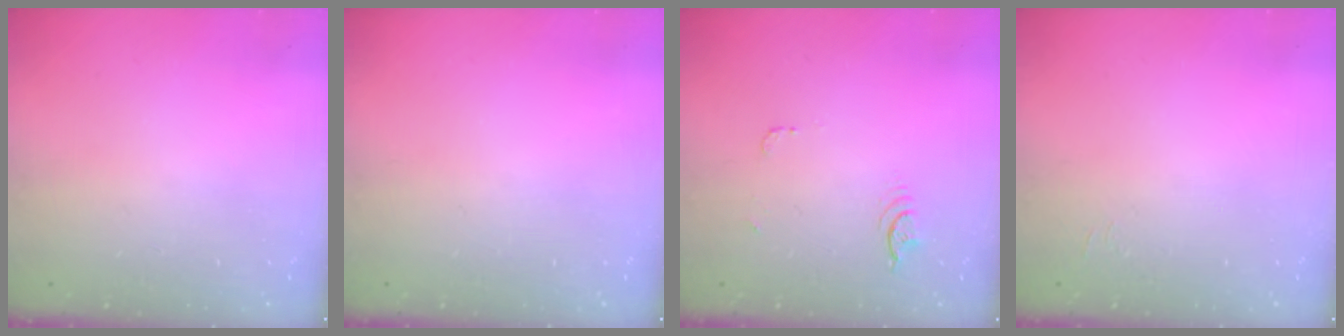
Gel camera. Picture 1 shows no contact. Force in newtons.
{"total": 0.0}
{"total": 4.4, "press": 4.1, "slide": 1.6}
{"total": 4.5, "press": 4.4, "slide": 0.9}